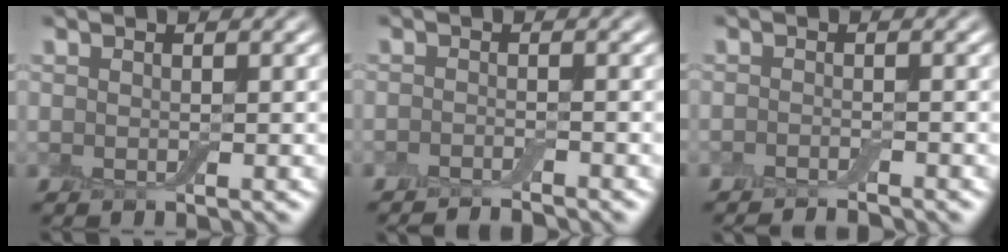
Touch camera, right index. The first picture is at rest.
{"total": 2.6, "force": [-2.4, 0.3, 1.0], "torque": [-0.010, 0.001, -0.039]}
{"total": 2.2, "force": [-2.0, 0.2, 0.9], "torque": [-0.009, 0.001, -0.032]}